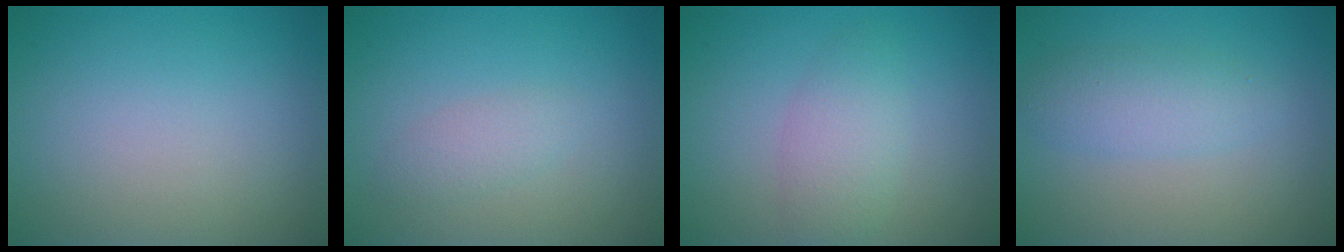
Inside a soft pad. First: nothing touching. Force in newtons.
{"total": 1.5, "press": 1.5, "slide": 0.1}
{"total": 2.8, "press": 2.8, "slide": 0.1}
{"total": 2.8, "press": 2.8, "slide": 0.1}